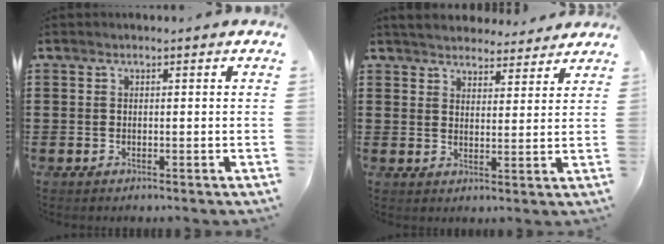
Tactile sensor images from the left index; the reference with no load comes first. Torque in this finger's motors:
{"motor_torque": [2.14, 0.00, 0.24, 0.06]}